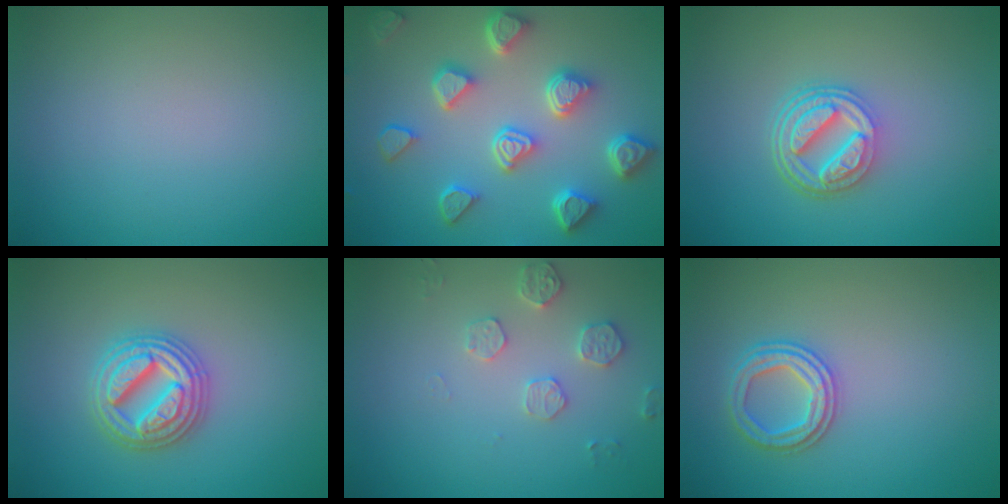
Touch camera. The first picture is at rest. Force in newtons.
{"total": 6.9, "press": 5.5, "slide": 4.1}
{"total": 5.2, "press": 3.9, "slide": 3.5}
{"total": 4.9, "press": 4.8, "slide": 0.8}
{"total": 2.5, "press": 2.5, "slide": 0.5}
{"total": 2.6, "press": 2.6, "slide": 0.1}